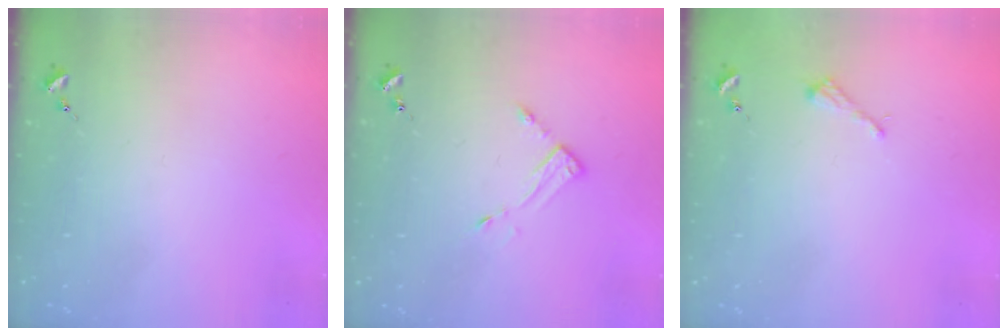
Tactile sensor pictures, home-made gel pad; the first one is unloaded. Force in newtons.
{"total": 3.0, "press": 3.0, "slide": 0.3}
{"total": 2.6, "press": 2.6, "slide": 0.3}